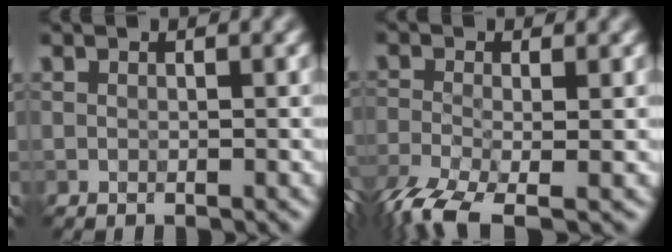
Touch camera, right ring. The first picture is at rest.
{"total": 6.4, "force": [-4.5, 1.8, 4.1], "torque": [-0.084, -0.014, -0.081]}